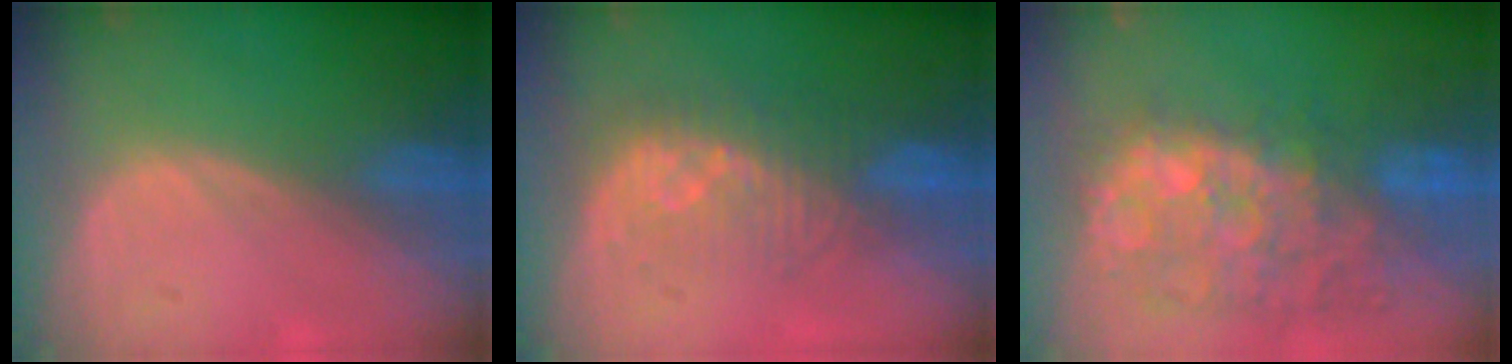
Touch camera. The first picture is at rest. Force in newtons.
{"total": 8.0, "press": 7.5, "slide": 2.9}
{"total": 12.5, "press": 11.3, "slide": 5.4}